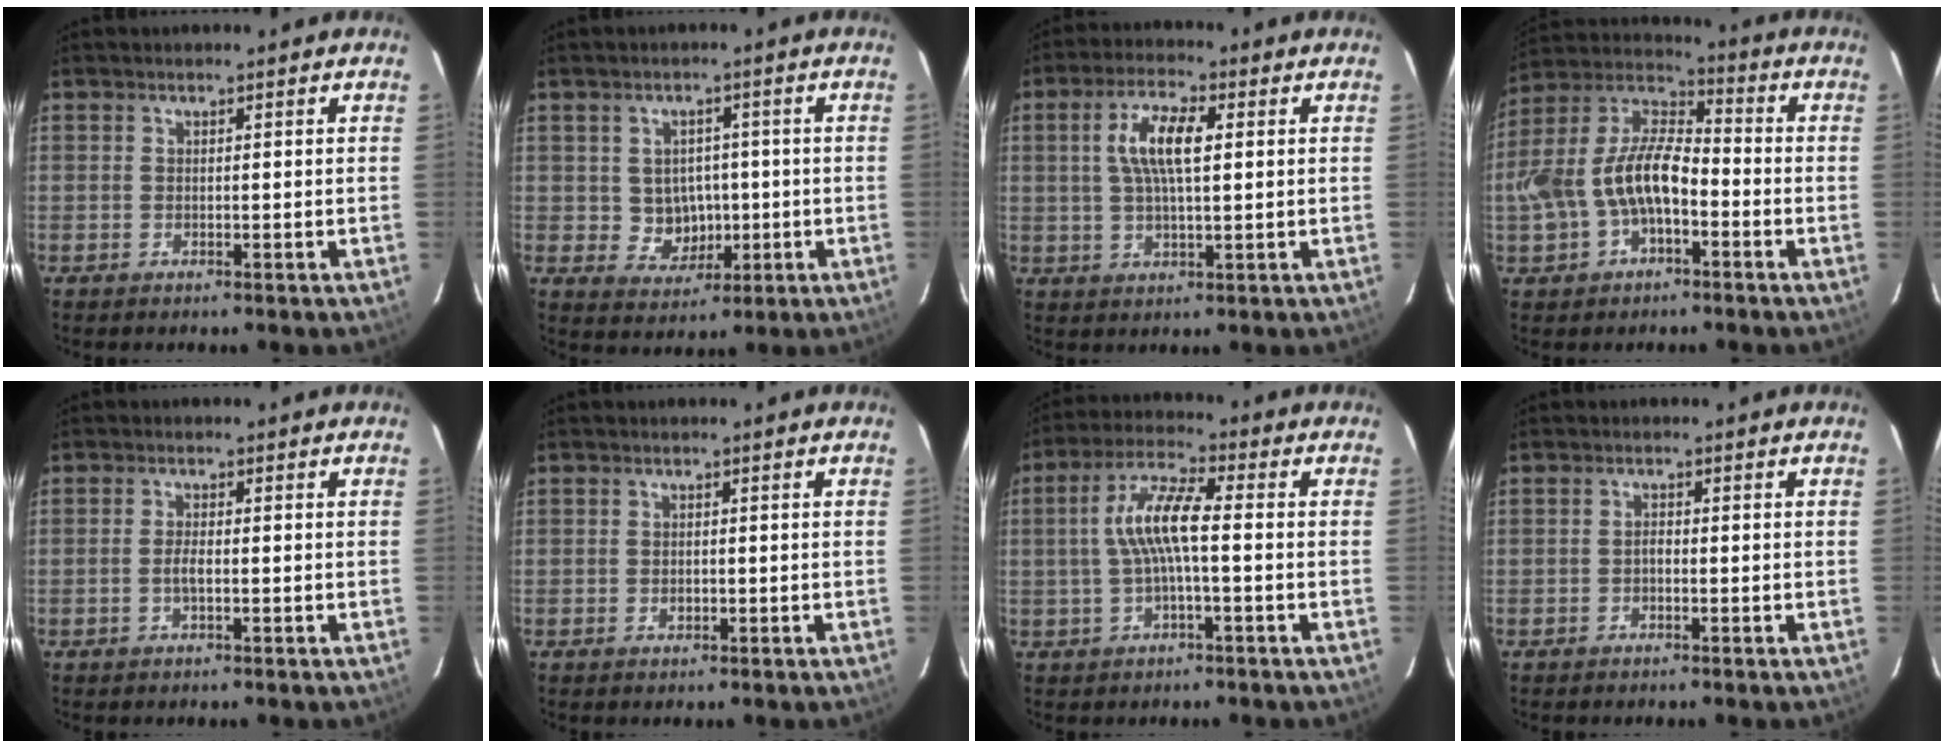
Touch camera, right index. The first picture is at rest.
{"total": 5.8, "force": [-0.2, 5.5, 2.0], "torque": [-0.046, 0.012, 0.014]}
{"total": 8.3, "force": [1.8, 2.7, 7.6], "torque": [-0.145, 0.012, 0.033]}
{"total": 15.0, "force": [-3.9, 8.0, 12.1], "torque": [-0.252, 0.013, -0.070]}
{"total": 1.9, "force": [-0.5, 0.4, 1.8], "torque": [-0.038, 0.001, -0.011]}
{"total": 1.1, "force": [-0.2, 0.9, 0.6], "torque": [-0.011, 0.002, -0.003]}
{"total": 8.7, "force": [-0.3, 1.7, 8.5], "torque": [-0.172, 0.014, -0.006]}
{"total": 0.8, "force": [-0.5, 0.4, 0.5], "torque": [-0.010, 0.005, -0.010]}